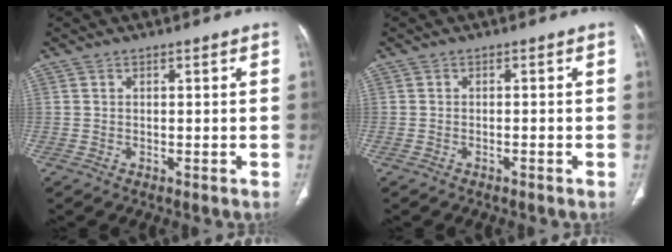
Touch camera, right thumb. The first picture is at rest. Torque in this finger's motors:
{"motor_torque": [-0.50, 0.00, -0.06, 0.70, 0.04]}